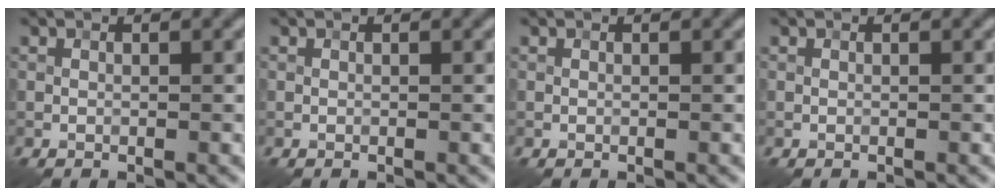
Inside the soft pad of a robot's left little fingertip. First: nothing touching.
{"total": 0.0}
{"total": 0.0}
{"total": 0.0}